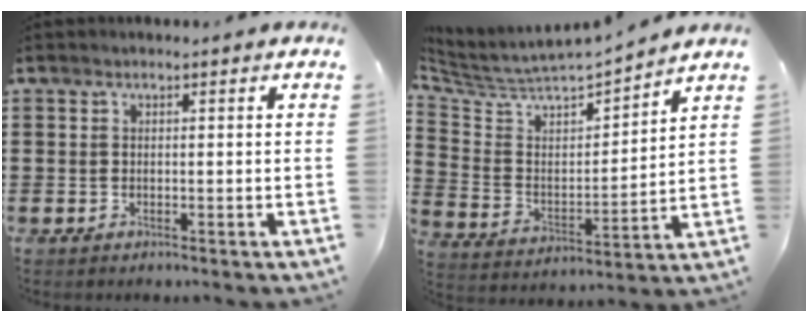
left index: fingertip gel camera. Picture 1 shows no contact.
{"total": 4.8, "force": [4.5, 1.1, 1.2], "torque": [-0.053, -0.043, 0.070]}